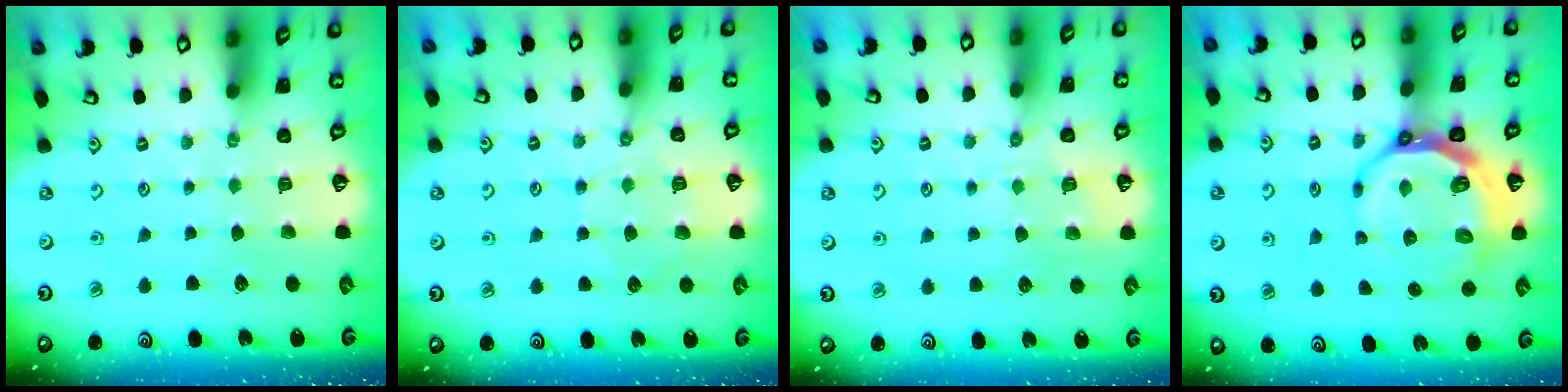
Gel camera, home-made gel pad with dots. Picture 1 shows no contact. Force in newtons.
{"total": 7.2, "press": 7.2, "slide": 1.0}
{"total": 4.9, "press": 4.8, "slide": 1.2}
{"total": 10.7, "press": 10.0, "slide": 3.8}